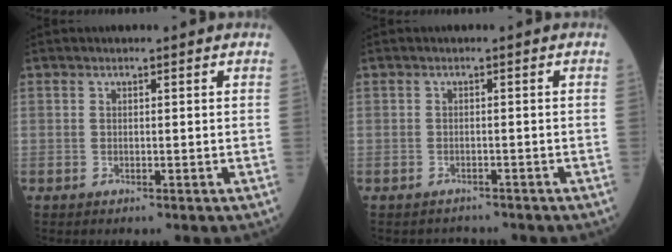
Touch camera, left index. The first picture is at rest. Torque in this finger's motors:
{"motor_torque": [-0.22, 0.38, -1.06, -0.21]}